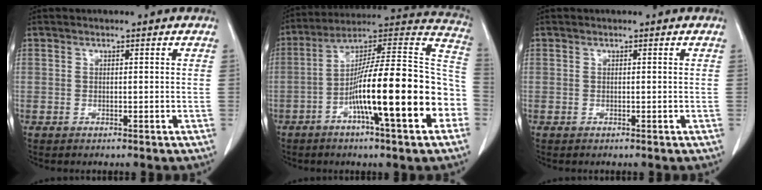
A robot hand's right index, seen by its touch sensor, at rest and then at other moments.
{"total": 22.3, "force": [-6.7, 2.4, 21.1], "torque": [-0.272, 0.019, -0.105]}
{"total": 0.0}